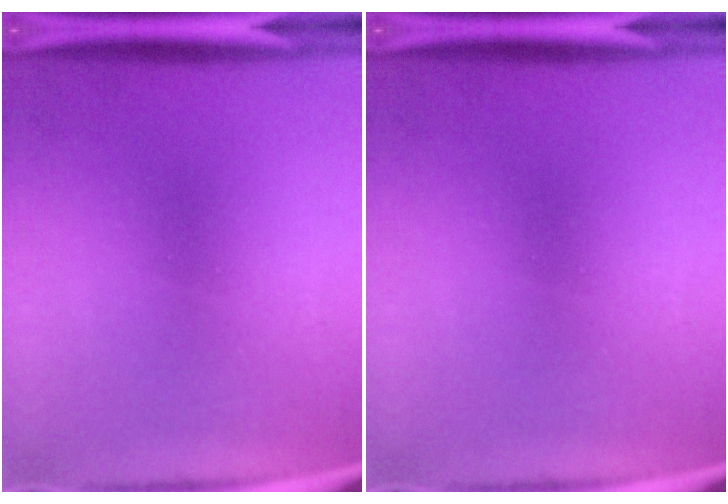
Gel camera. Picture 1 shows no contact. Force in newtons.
{"total": 0.0}